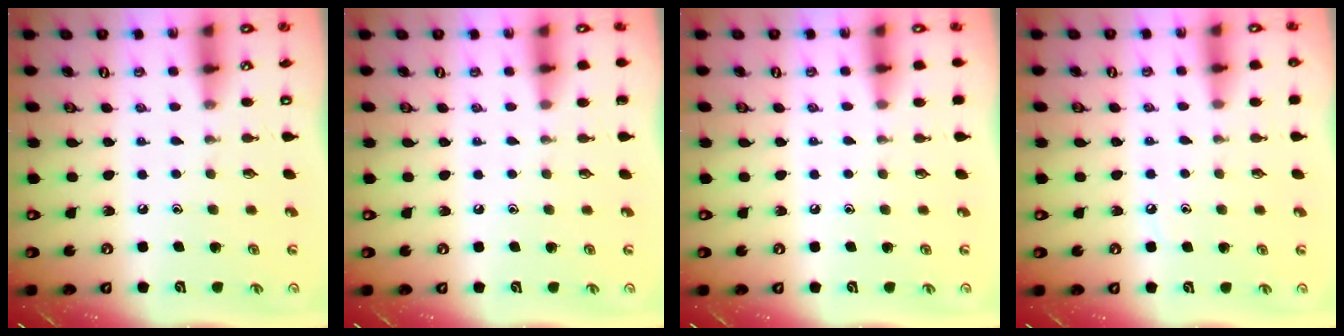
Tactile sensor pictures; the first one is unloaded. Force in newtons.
{"total": 0.0}
{"total": 3.3, "press": 3.2, "slide": 0.6}
{"total": 3.7, "press": 3.7, "slide": 0.4}